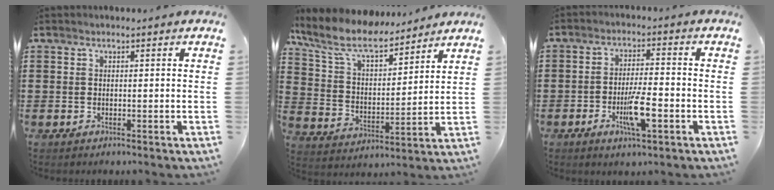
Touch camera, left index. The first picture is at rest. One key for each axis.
{"total": 9.0, "fx": 7.8, "fy": 2.4, "fz": 3.9, "tx": -0.112, "ty": -0.038, "tz": 0.136}
{"total": 6.9, "fx": -2.5, "fy": 1.7, "fz": 6.2, "tx": -0.112, "ty": -0.003, "tz": -0.043}